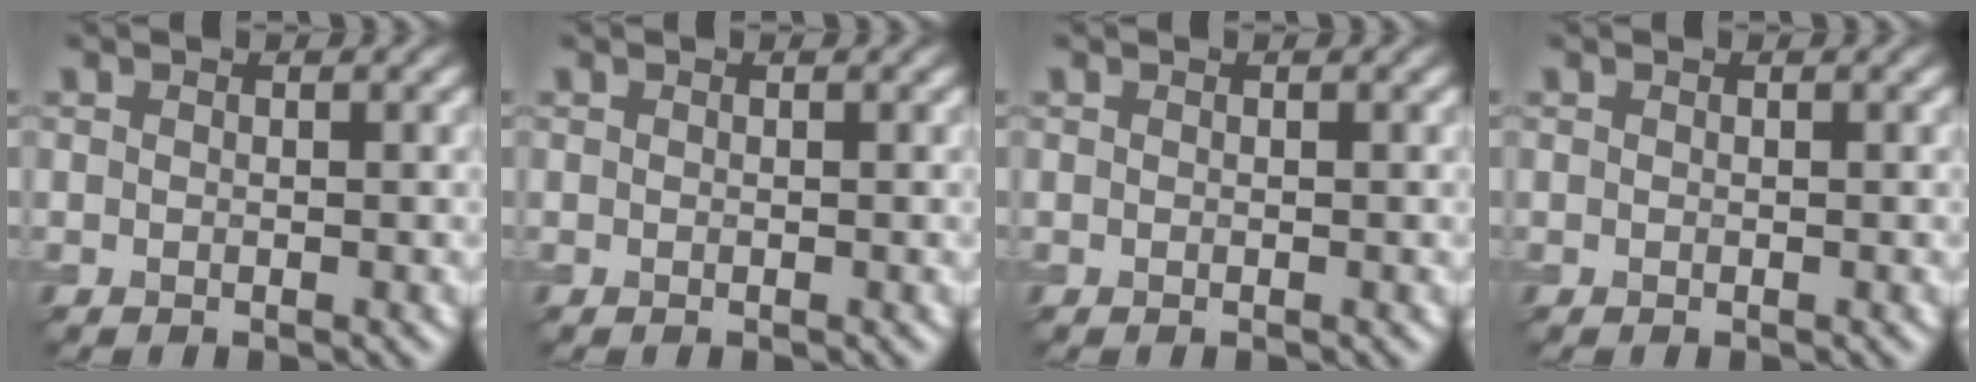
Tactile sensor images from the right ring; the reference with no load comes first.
{"total": 0.0}
{"total": 0.0}
{"total": 0.0}